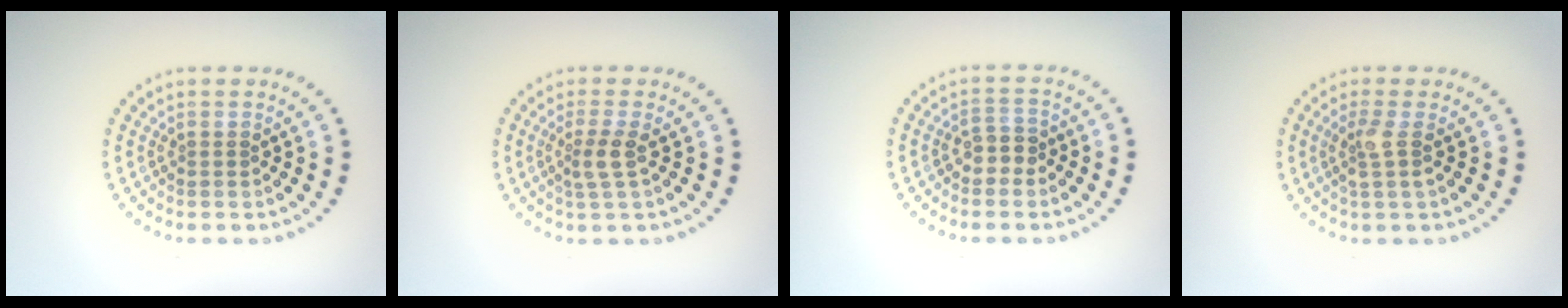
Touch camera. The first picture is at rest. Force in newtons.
{"total": 2.1, "press": 1.7, "slide": 1.2}
{"total": 1.9, "press": 1.7, "slide": 0.8}
{"total": 1.9, "press": 1.5, "slide": 1.2}